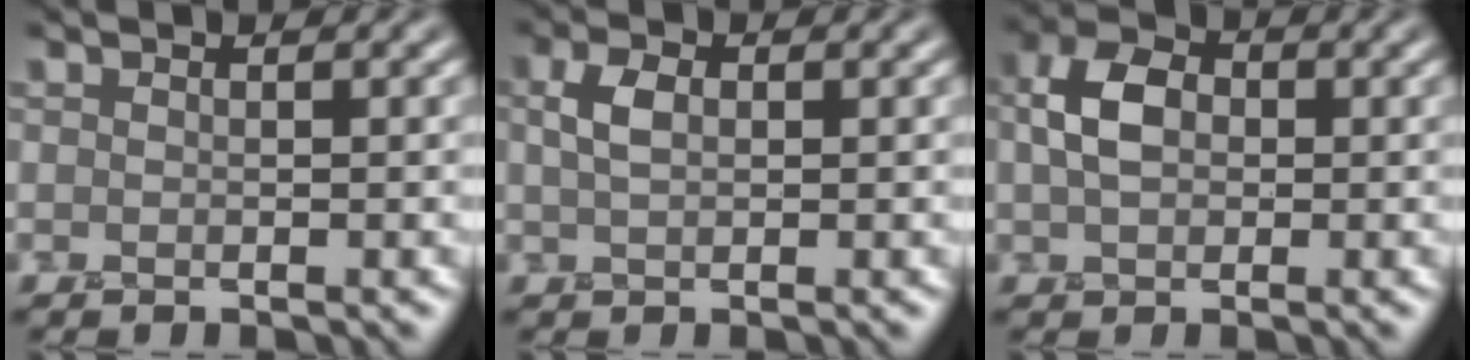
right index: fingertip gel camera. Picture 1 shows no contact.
{"total": 1.8, "force": [0.8, 1.0, 1.2], "torque": [-0.027, 0.010, 0.011]}
{"total": 3.8, "force": [0.7, 2.8, 2.5], "torque": [-0.052, 0.013, 0.005]}